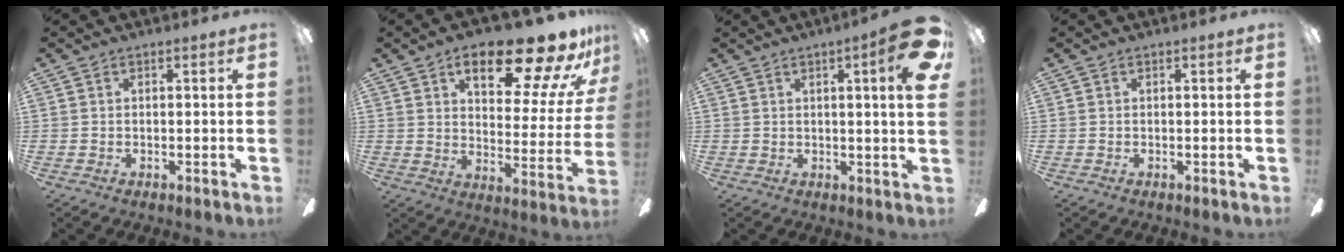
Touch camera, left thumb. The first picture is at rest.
{"total": 21.1, "force": [13.8, 7.4, 14.2], "torque": [-0.201, -0.081, 0.217]}
{"total": 9.7, "force": [3.9, 1.5, 8.8], "torque": [-0.115, -0.017, 0.058]}
{"total": 0.0}